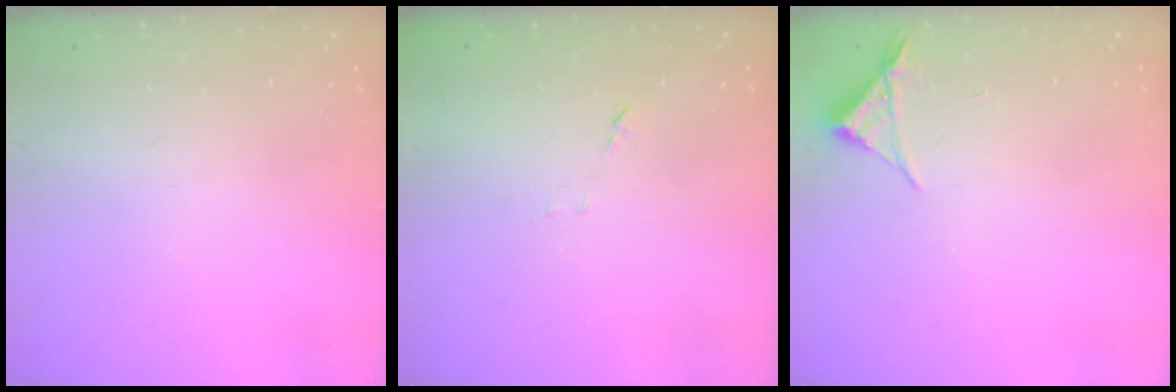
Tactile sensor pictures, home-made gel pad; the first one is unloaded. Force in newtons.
{"total": 6.0, "press": 6.0, "slide": 0.5}
{"total": 3.5, "press": 3.5, "slide": 0.6}